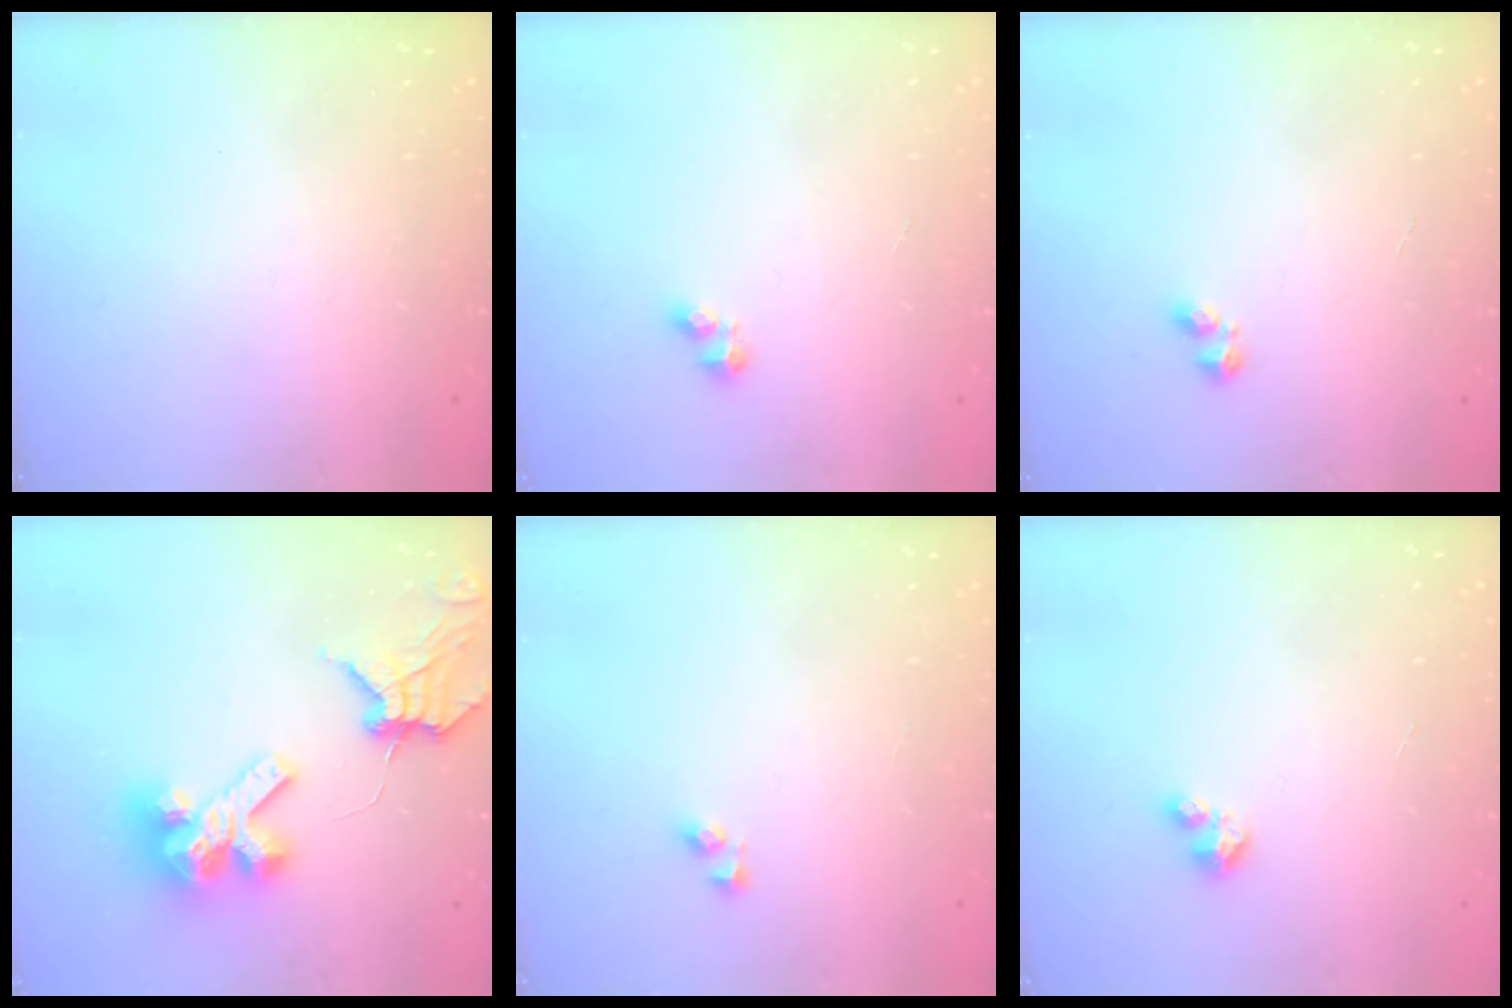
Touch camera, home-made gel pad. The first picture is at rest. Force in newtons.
{"total": 2.4, "press": 2.4, "slide": 0.3}
{"total": 2.2, "press": 2.1, "slide": 0.6}
{"total": 14.1, "press": 14.0, "slide": 1.7}
{"total": 4.0, "press": 4.0, "slide": 0.4}
{"total": 2.7, "press": 2.7, "slide": 0.3}